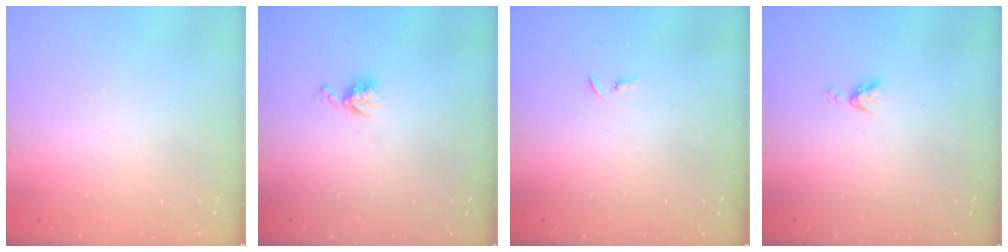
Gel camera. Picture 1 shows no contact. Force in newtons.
{"total": 5.8, "press": 5.7, "slide": 0.7}
{"total": 3.3, "press": 3.2, "slide": 0.4}
{"total": 4.3, "press": 4.3, "slide": 0.5}